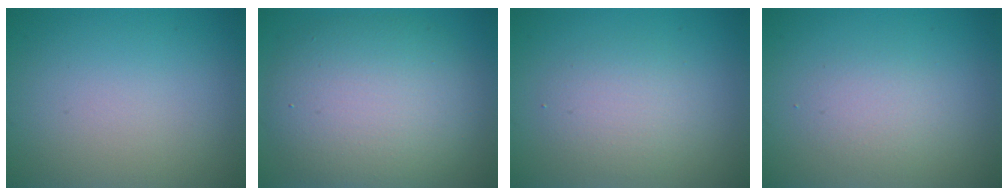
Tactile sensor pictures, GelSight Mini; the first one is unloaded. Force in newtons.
{"total": 8.7, "press": 8.6, "slide": 0.5}
{"total": 2.7, "press": 2.7, "slide": 0.1}
{"total": 1.9, "press": 1.9, "slide": 0.1}